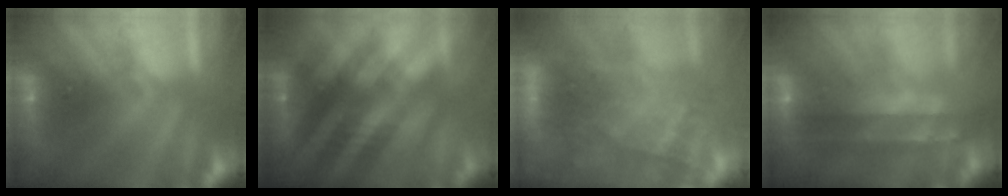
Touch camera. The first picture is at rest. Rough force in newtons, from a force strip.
{"total": 2.6}
{"total": 7.3}
{"total": 8.5}